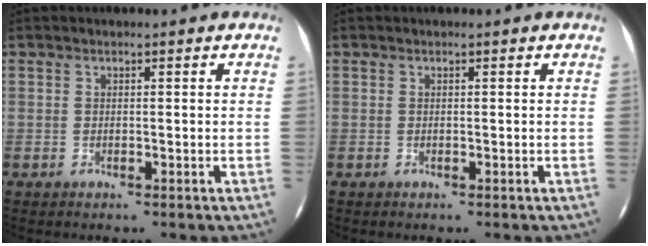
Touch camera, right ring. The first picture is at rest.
{"total": 0.0}